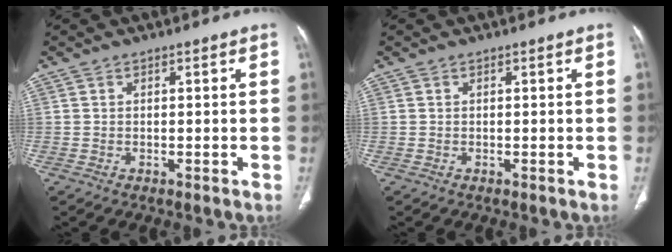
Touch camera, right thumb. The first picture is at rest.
{"total": 0.0}